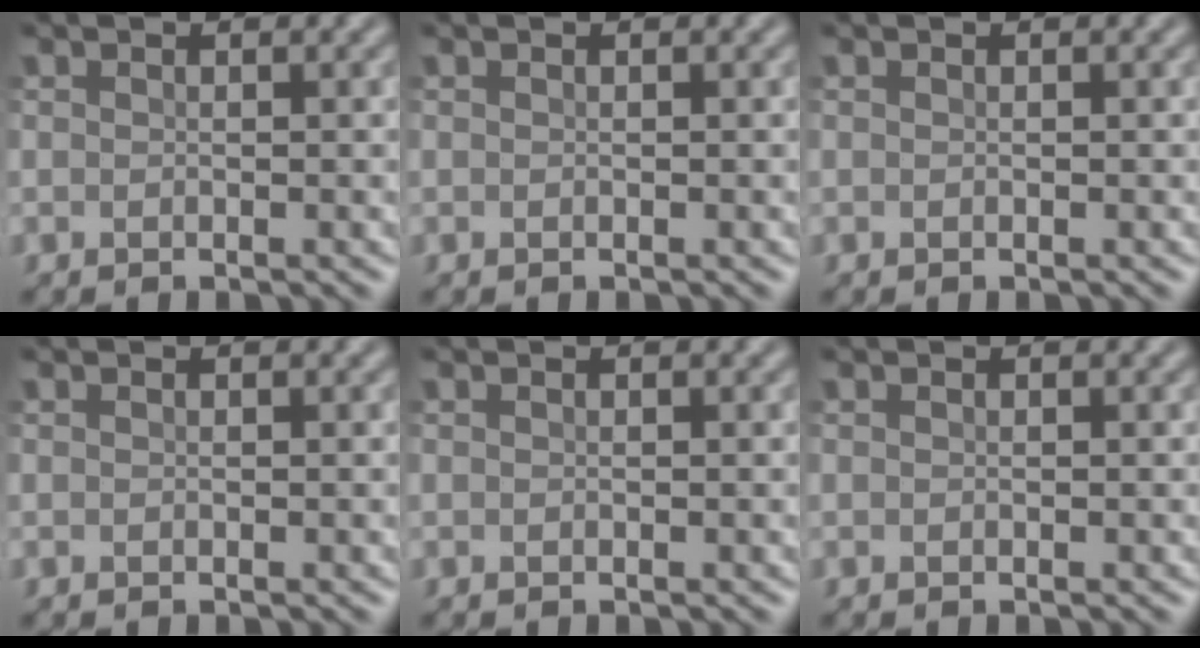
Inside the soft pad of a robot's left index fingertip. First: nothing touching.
{"total": 0.0}
{"total": 0.0}
{"total": 0.0}
{"total": 0.0}
{"total": 0.0}